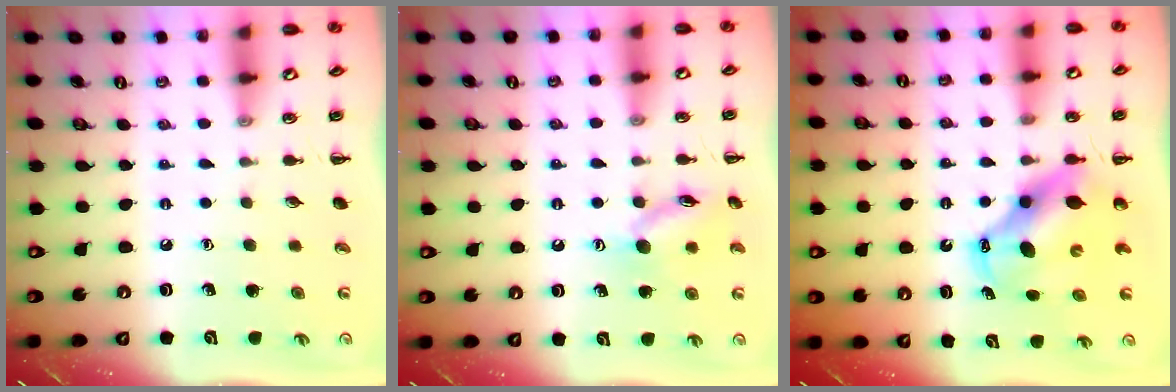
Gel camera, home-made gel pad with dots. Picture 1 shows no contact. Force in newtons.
{"total": 11.7, "press": 11.7, "slide": 0.8}
{"total": 7.4, "press": 7.2, "slide": 1.7}